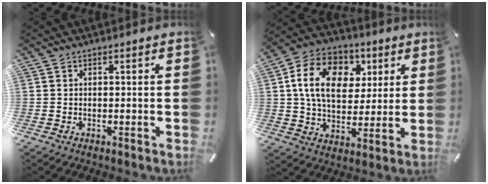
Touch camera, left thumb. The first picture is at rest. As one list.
[{"total": 16.3, "force": [4.3, 12.3, 9.8], "torque": [-0.182, 0.008, 0.079]}]